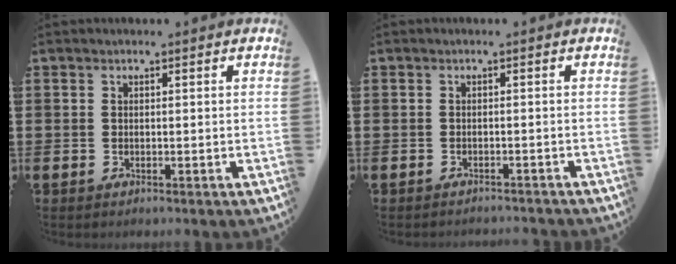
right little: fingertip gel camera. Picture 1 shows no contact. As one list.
[{"total": 0.8, "force": [-0.8, 0.0, 0.0], "torque": [-0.002, 0.000, -0.018]}]